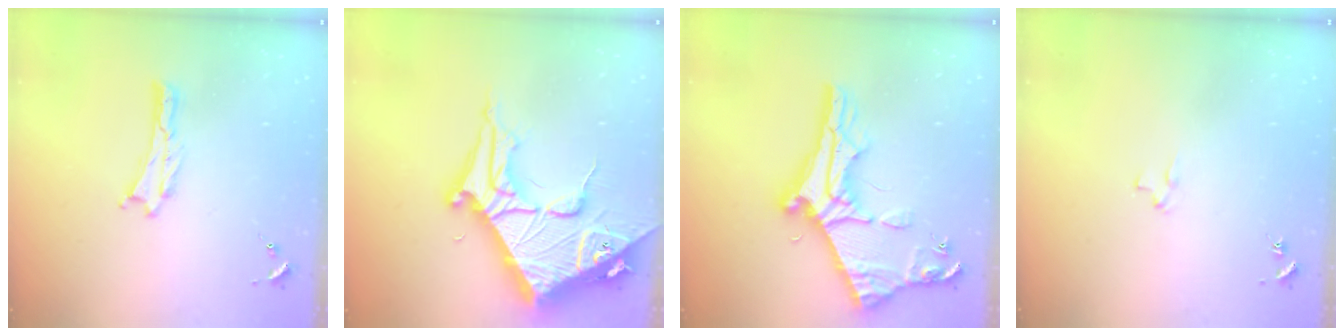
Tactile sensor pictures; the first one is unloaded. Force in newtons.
{"total": 14.6, "press": 14.5, "slide": 1.6}
{"total": 11.2, "press": 11.1, "slide": 1.1}
{"total": 1.9, "press": 1.9, "slide": 0.2}